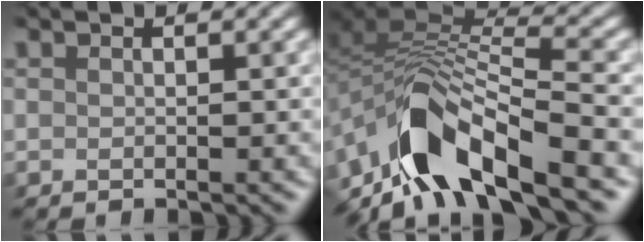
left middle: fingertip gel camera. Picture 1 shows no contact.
{"total": 10.0, "force": [-4.8, 4.5, 7.5], "torque": [-0.133, 0.012, -0.087]}